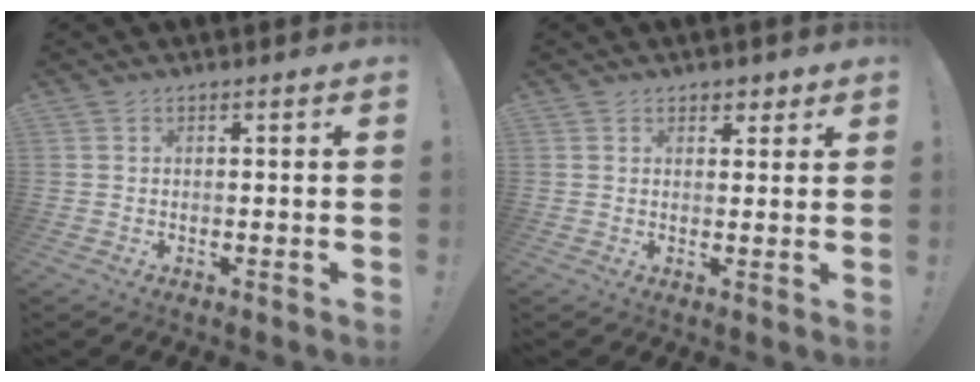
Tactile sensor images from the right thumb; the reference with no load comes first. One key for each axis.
{"total": 2.7, "fx": 1.9, "fy": 1.9, "fz": 0.6, "tx": 0.007, "ty": -0.010, "tz": 0.031}